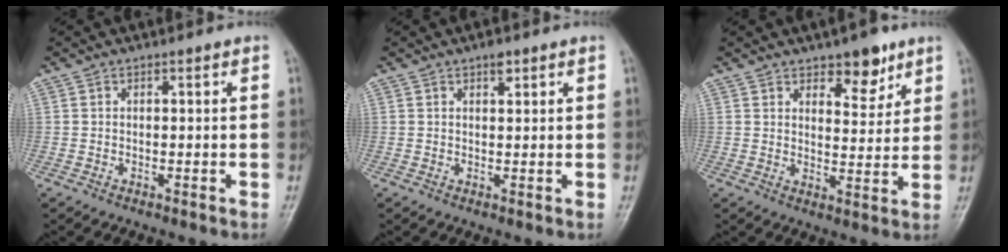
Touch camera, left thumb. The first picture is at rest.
{"total": 1.9, "force": [1.2, 0.8, 1.1], "torque": [-0.010, -0.005, 0.017]}
{"total": 7.1, "force": [4.8, 3.4, 4.0], "torque": [-0.027, -0.032, 0.070]}